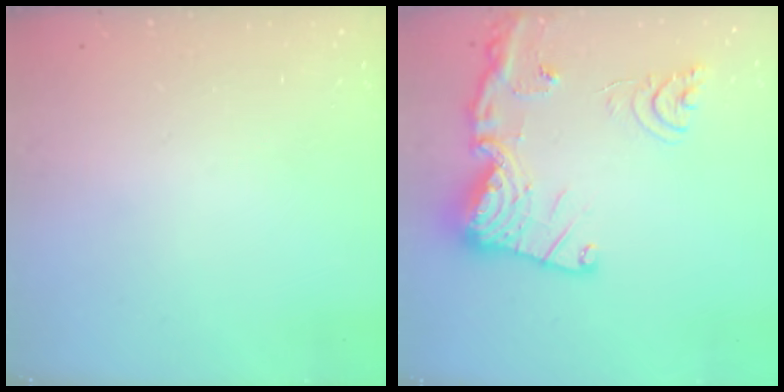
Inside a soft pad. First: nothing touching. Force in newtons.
{"total": 21.7, "press": 21.5, "slide": 2.2}